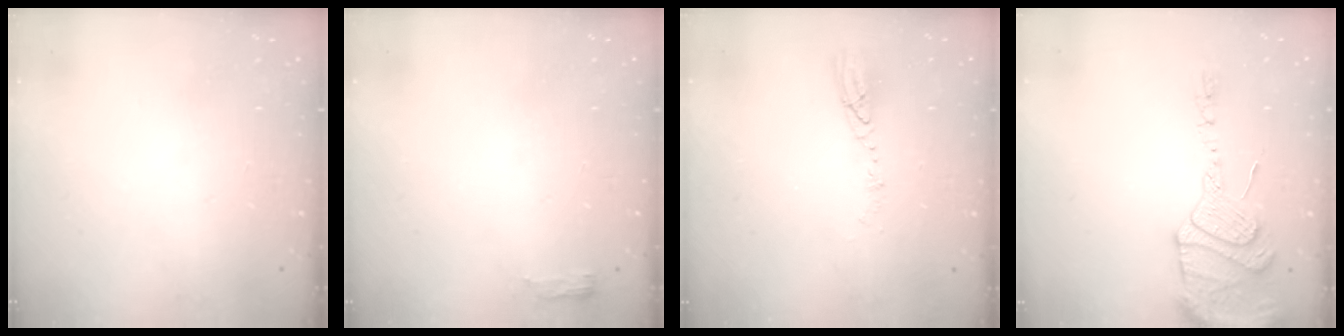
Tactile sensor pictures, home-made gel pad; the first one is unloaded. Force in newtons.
{"total": 3.3, "press": 3.2, "slide": 1.0}
{"total": 4.7, "press": 4.6, "slide": 0.5}
{"total": 14.8, "press": 14.5, "slide": 2.9}